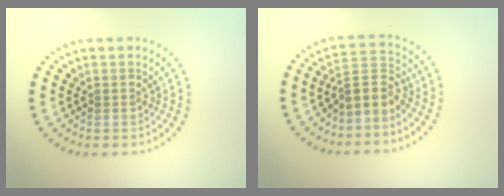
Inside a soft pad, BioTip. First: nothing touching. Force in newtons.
{"total": 2.9, "press": 2.4, "slide": 1.7}